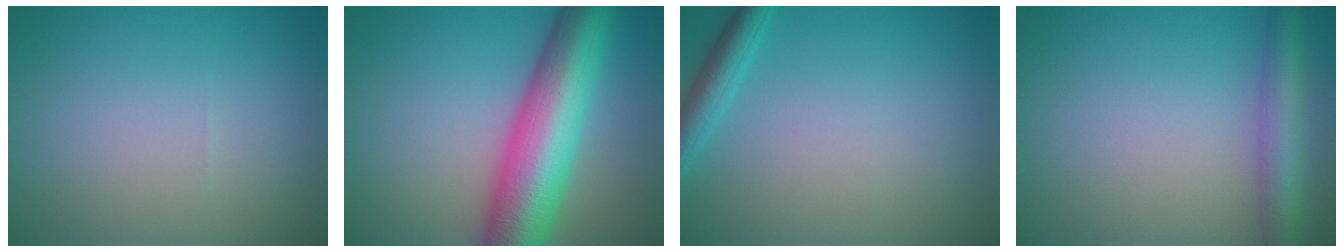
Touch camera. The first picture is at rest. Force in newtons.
{"total": 11.2, "press": 11.2, "slide": 0.3}
{"total": 2.5, "press": 2.5, "slide": 0.1}
{"total": 4.4, "press": 4.4, "slide": 0.1}